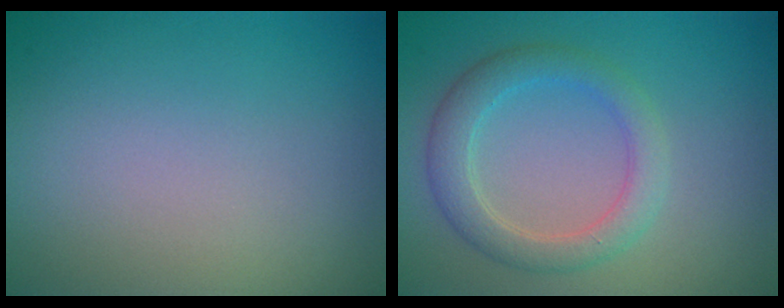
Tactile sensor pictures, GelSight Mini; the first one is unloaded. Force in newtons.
{"total": 3.3, "press": 3.3, "slide": 0.0}